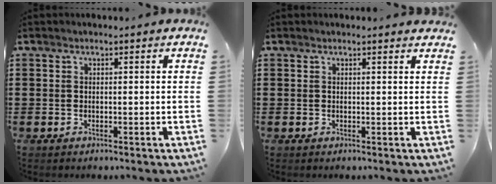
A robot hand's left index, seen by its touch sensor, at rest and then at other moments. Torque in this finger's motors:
{"motor_torque": [0.01, -0.06, 0.04, 0.02]}